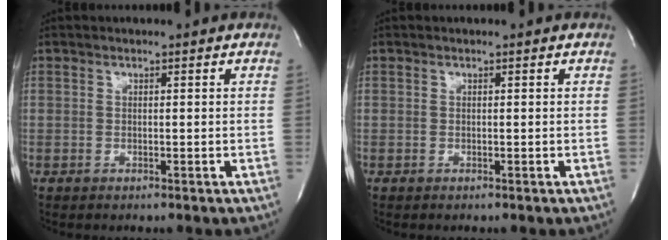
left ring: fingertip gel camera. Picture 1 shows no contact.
{"total": 0.0}